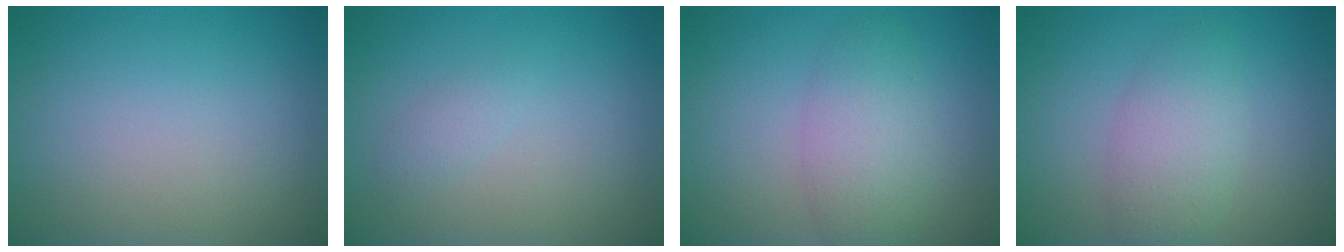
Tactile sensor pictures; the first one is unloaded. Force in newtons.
{"total": 1.0, "press": 1.0, "slide": 0.1}
{"total": 3.8, "press": 3.8, "slide": 0.2}
{"total": 2.4, "press": 2.4, "slide": 0.2}